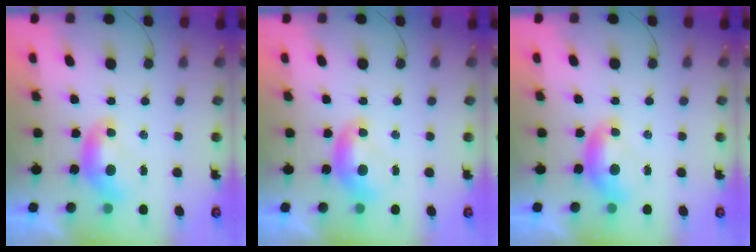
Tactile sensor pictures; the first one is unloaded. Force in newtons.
{"total": 0.0}
{"total": 0.0}